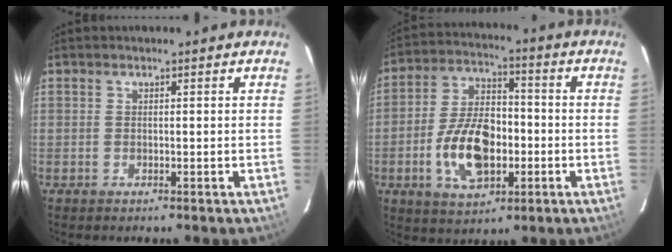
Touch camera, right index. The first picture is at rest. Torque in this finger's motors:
{"motor_torque": [0.27, -0.18, 0.24, 0.04]}